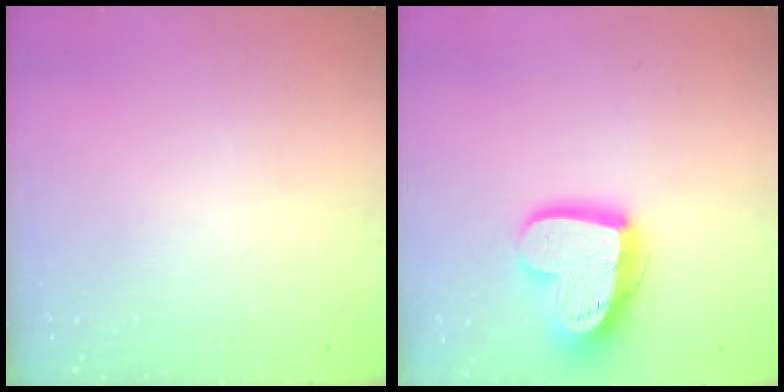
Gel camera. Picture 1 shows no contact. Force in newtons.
{"total": 16.7, "press": 16.6, "slide": 1.4}